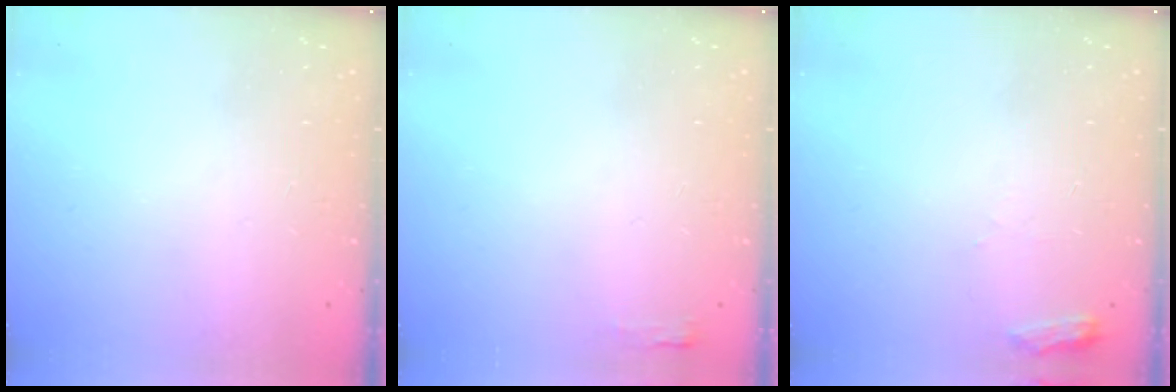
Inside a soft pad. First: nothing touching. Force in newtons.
{"total": 2.7, "press": 2.6, "slide": 0.8}
{"total": 4.2, "press": 4.2, "slide": 0.5}